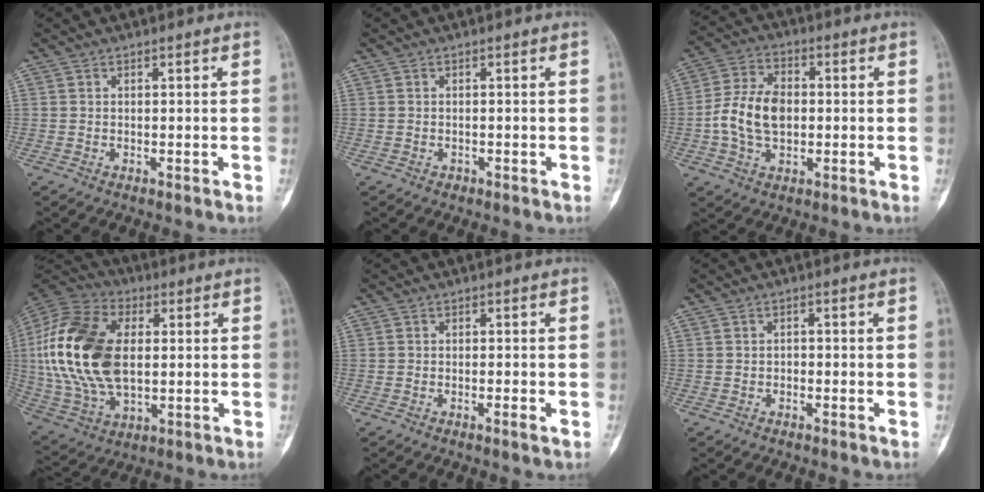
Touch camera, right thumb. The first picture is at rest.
{"total": 0.6, "force": [-0.4, 0.5, 0.2], "torque": [-0.002, 0.003, -0.006]}
{"total": 11.2, "force": [-0.7, 7.3, 8.4], "torque": [-0.153, 0.020, -0.019]}
{"total": 24.0, "force": [2.0, 14.3, 19.1], "torque": [-0.400, -0.004, 0.037]}
{"total": 1.3, "force": [-0.6, 0.2, 1.2], "torque": [-0.022, -0.001, -0.012]}
{"total": 0.9, "force": [-0.6, 0.6, 0.4], "torque": [0.002, 0.005, -0.014]}